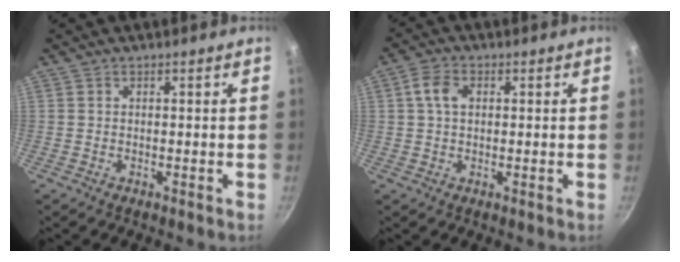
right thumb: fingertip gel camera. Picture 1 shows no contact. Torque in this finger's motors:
{"motor_torque": [-0.64, 0.71, 0.52, -0.34, 0.02]}